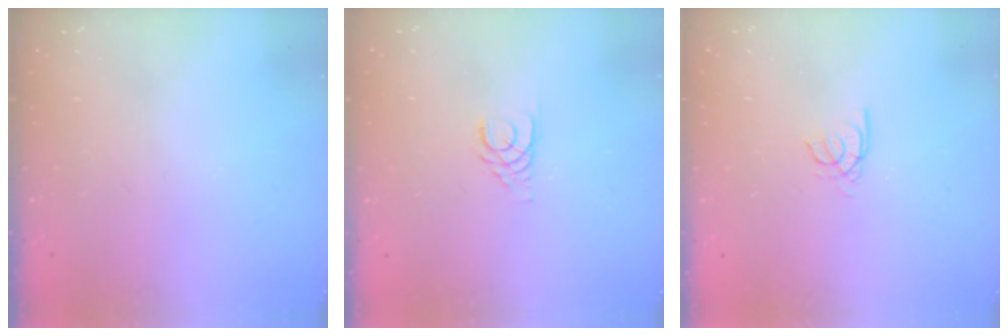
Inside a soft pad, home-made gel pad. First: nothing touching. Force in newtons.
{"total": 3.4, "press": 3.4, "slide": 0.3}
{"total": 2.6, "press": 2.6, "slide": 0.4}